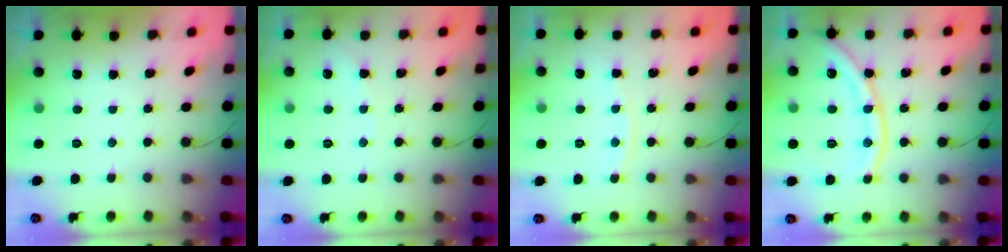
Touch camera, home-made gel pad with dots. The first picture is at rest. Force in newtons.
{"total": 3.9, "press": 3.9, "slide": 0.4}
{"total": 4.8, "press": 4.8, "slide": 0.6}
{"total": 13.0, "press": 12.9, "slide": 1.7}